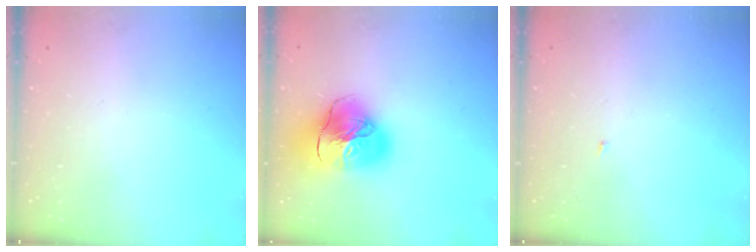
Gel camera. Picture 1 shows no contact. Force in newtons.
{"total": 20.3, "press": 20.2, "slide": 2.2}
{"total": 1.8, "press": 1.8, "slide": 0.2}